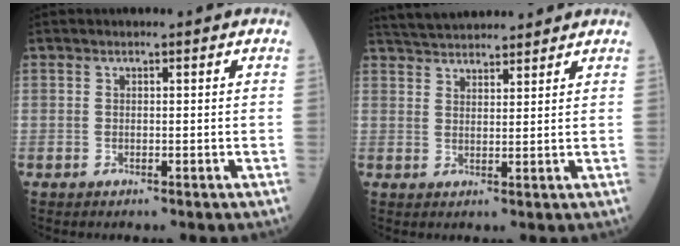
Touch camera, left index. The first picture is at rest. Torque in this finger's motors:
{"motor_torque": [-0.09, -0.74, 0.19, 0.07]}